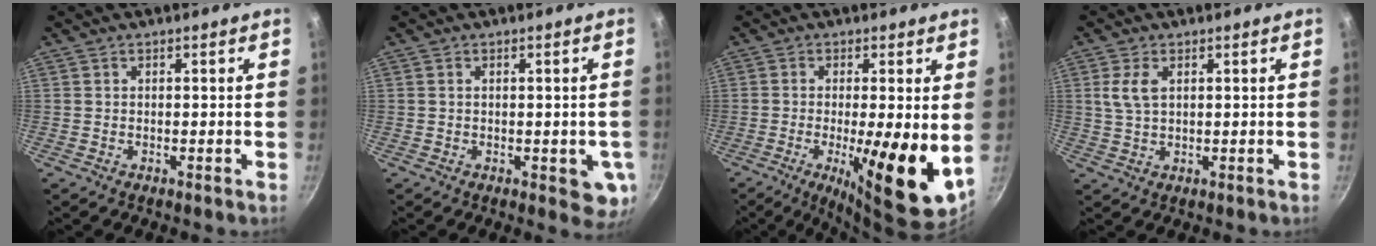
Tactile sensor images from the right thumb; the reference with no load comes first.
{"total": 6.3, "force": [-0.8, 2.8, 5.5], "torque": [-0.041, 0.000, -0.006]}
{"total": 13.5, "force": [-1.8, 2.8, 13.0], "torque": [-0.202, -0.017, -0.027]}
{"total": 4.4, "force": [1.4, 2.4, 3.4], "torque": [-0.069, -0.001, 0.027]}